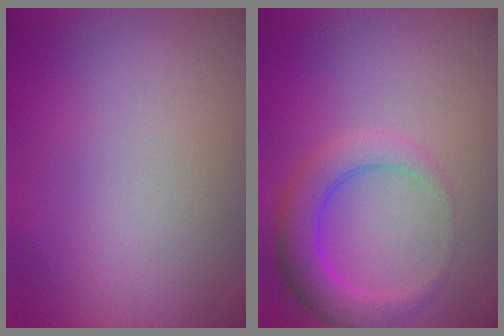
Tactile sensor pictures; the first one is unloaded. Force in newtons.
{"total": 4.3, "press": 4.3, "slide": 0.2}